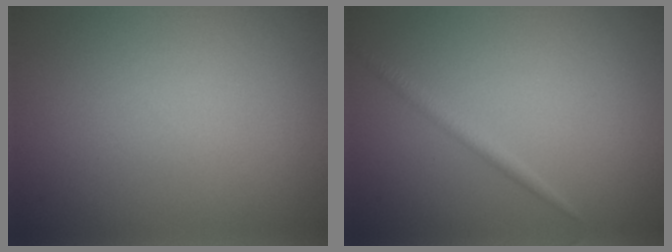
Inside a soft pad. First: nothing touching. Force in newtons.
{"total": 1.3, "press": 1.3, "slide": 0.1}